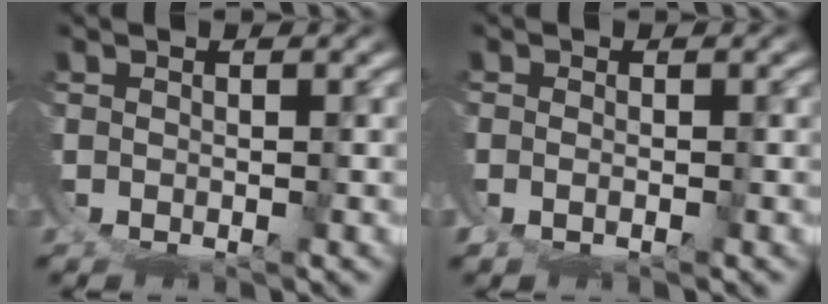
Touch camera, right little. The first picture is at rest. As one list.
[{"total": 0.9, "force": [-0.1, 0.4, 0.8], "torque": [-0.022, -0.007, 0.003]}]